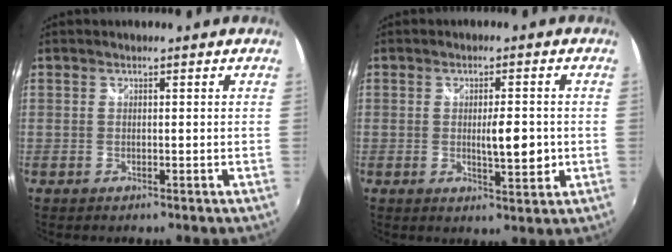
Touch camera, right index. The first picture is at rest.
{"total": 5.8, "force": [-0.5, 1.7, 5.5], "torque": [-0.084, -0.009, -0.003]}